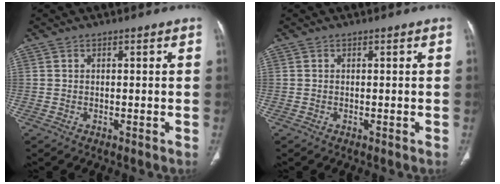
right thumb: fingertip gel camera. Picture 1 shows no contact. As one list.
[{"total": 0.0}]